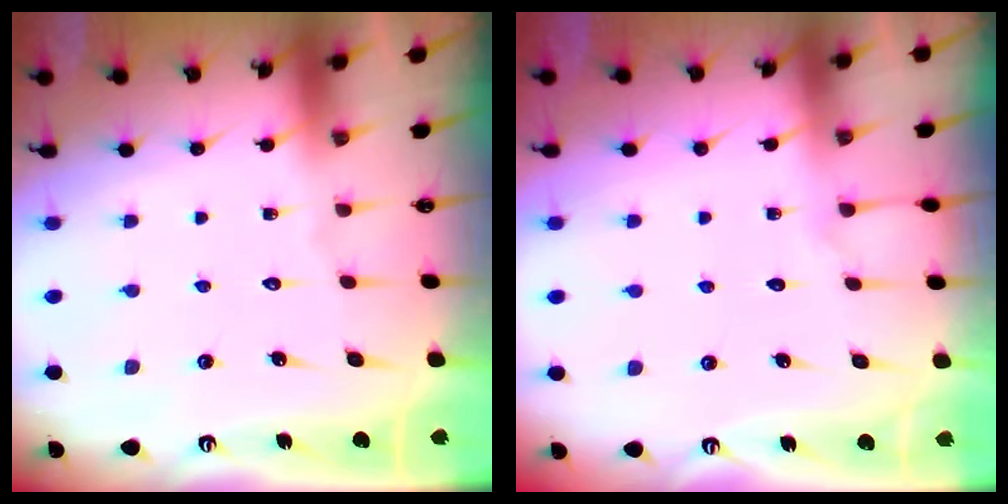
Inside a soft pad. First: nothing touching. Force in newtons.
{"total": 4.0, "press": 4.0, "slide": 0.5}